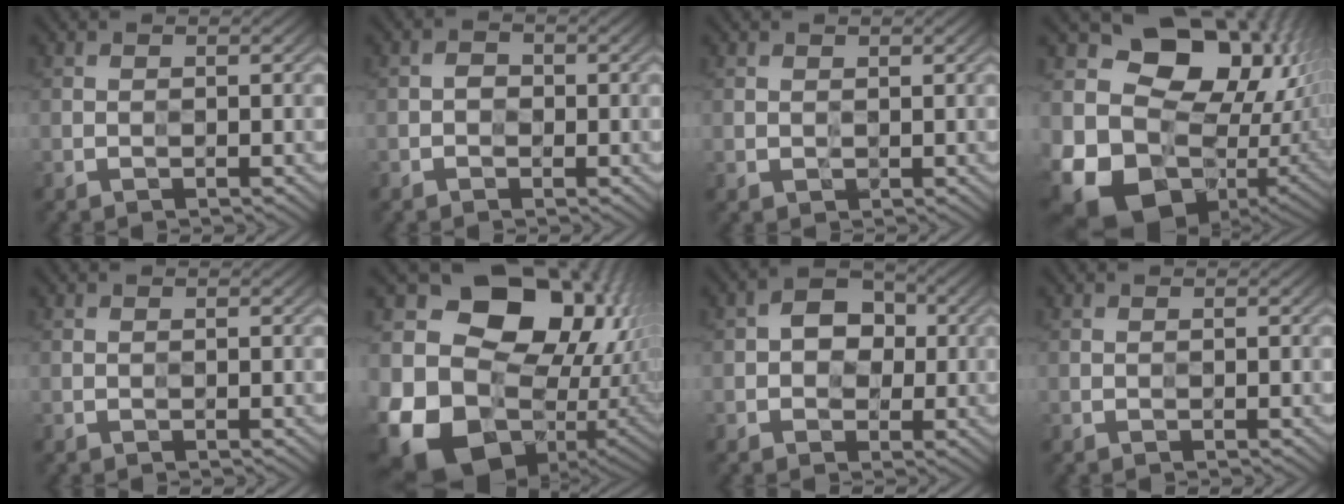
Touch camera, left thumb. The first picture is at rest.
{"total": 1.3, "force": [-0.4, 1.1, 0.6], "torque": [-0.007, 0.002, -0.008]}
{"total": 1.0, "force": [0.8, 0.6, -0.2], "torque": [0.007, -0.002, 0.016]}
{"total": 19.2, "force": [1.5, 15.2, 11.6], "torque": [-0.212, -0.039, 0.067]}
{"total": 0.0}
{"total": 20.7, "force": [1.6, 16.6, 12.2], "torque": [-0.243, -0.033, 0.059]}
{"total": 4.4, "force": [0.2, 3.5, 2.6], "torque": [-0.023, 0.007, -0.005]}
{"total": 0.0}